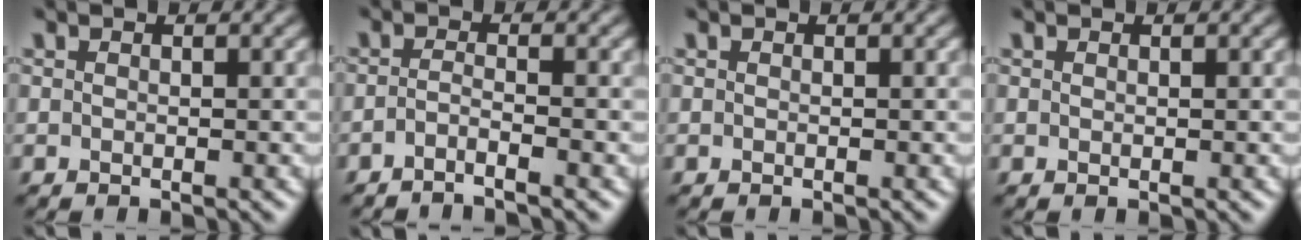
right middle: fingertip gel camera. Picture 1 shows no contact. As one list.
[{"total": 1.9, "force": [-1.2, 0.3, 1.4], "torque": [-0.020, -0.003, -0.036]}, {"total": 0.0}, {"total": 0.0}]